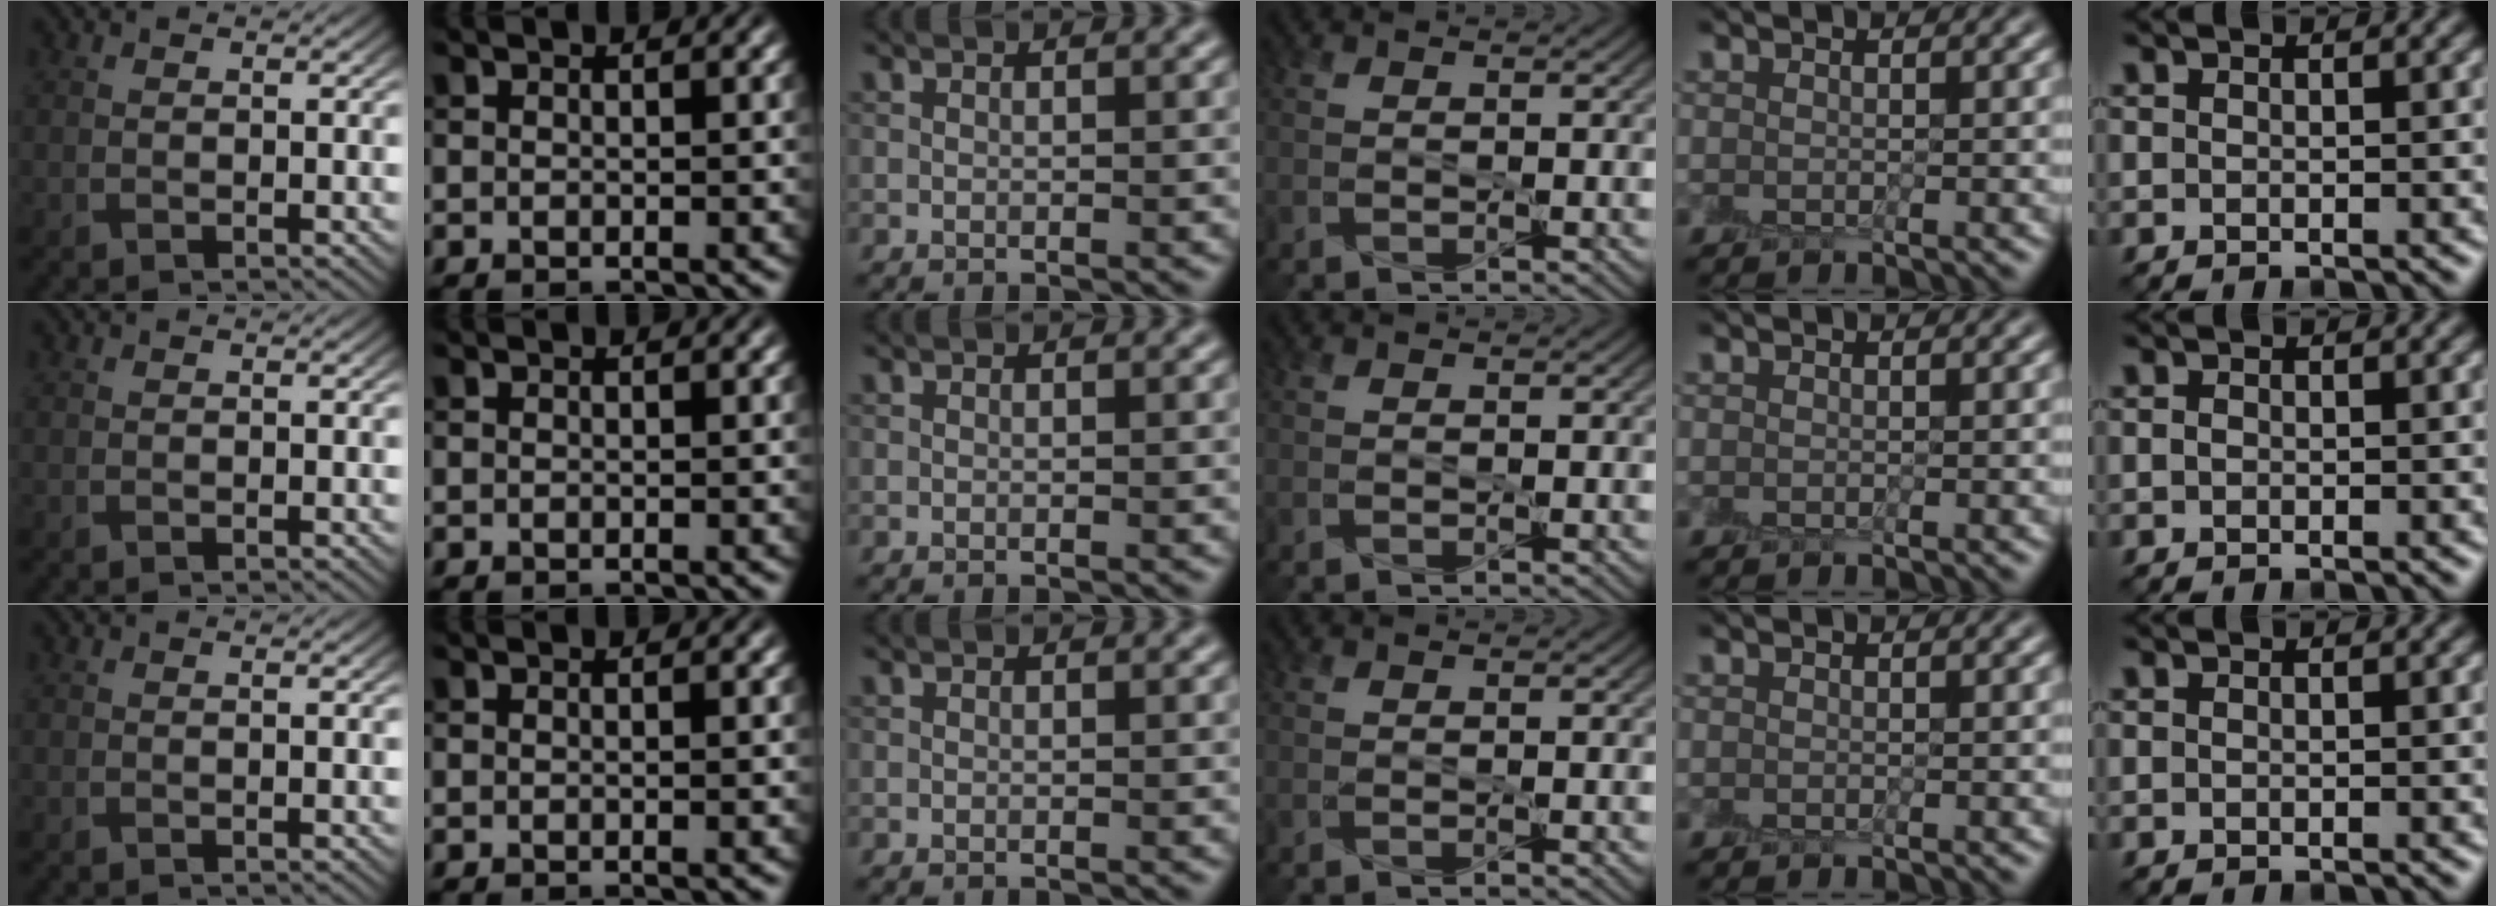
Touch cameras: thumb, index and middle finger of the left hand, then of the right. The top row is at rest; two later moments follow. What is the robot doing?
{"motion": "peel", "object": "small bumper sticker"}